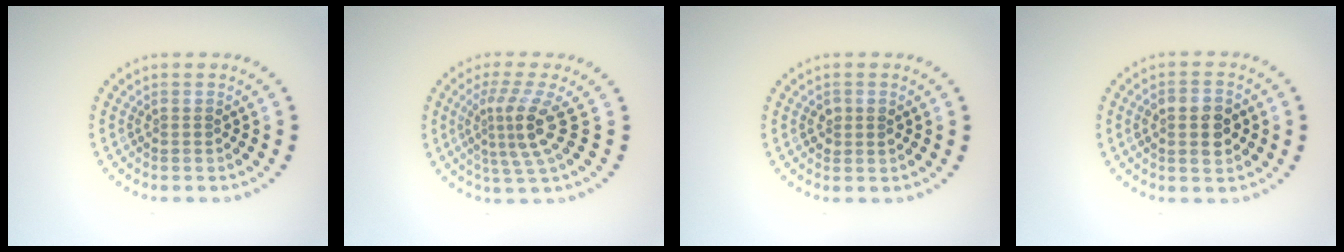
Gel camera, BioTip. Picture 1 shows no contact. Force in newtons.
{"total": 3.8, "press": 2.6, "slide": 2.8}
{"total": 1.3, "press": 1.3, "slide": 0.1}
{"total": 3.8, "press": 3.8, "slide": 0.3}